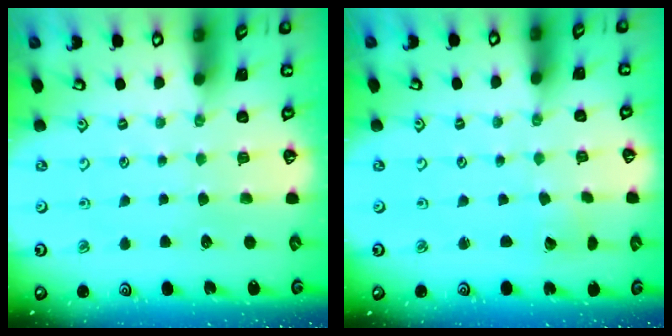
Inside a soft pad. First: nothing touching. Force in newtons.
{"total": 1.5, "press": 1.5, "slide": 0.0}